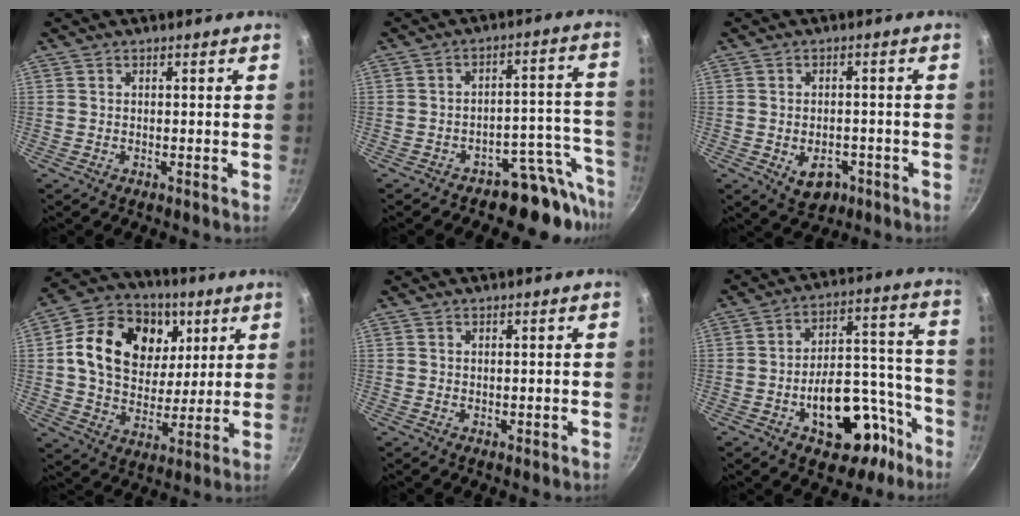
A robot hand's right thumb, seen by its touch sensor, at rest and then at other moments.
{"total": 10.2, "force": [-8.4, 4.8, 3.5], "torque": [0.032, 0.095, -0.120]}
{"total": 5.9, "force": [-2.3, 4.1, 3.6], "torque": [-0.032, 0.012, -0.022]}
{"total": 20.8, "force": [6.2, 15.5, 12.4], "torque": [-0.189, -0.010, 0.098]}
{"total": 0.6, "force": [0.3, 0.2, 0.4], "torque": [-0.001, -0.011, 0.002]}
{"total": 20.7, "force": [-9.6, 11.9, 13.9], "torque": [-0.142, 0.082, -0.126]}